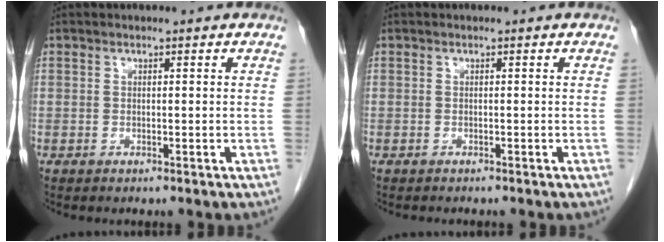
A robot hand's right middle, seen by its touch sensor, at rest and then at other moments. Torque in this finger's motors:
{"motor_torque": [0.07, -0.02, -0.03, -0.01]}